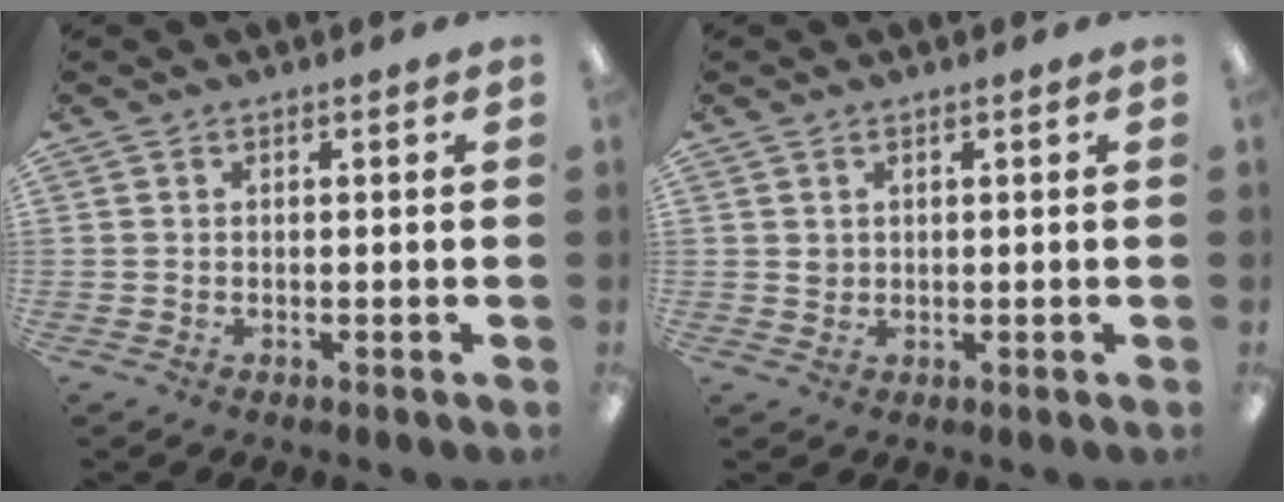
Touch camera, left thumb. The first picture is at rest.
{"total": 1.4, "force": [0.8, 1.2, 0.1], "torque": [-0.004, 0.001, 0.016]}